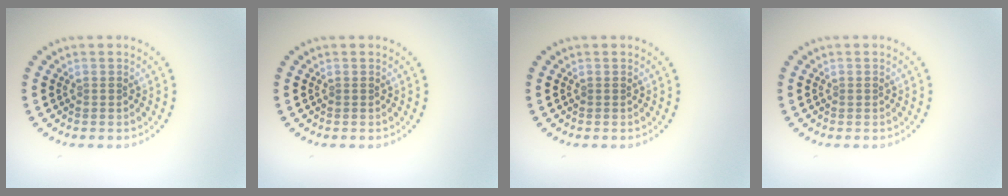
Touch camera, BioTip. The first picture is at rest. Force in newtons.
{"total": 0.0}
{"total": 0.0}
{"total": 0.0}